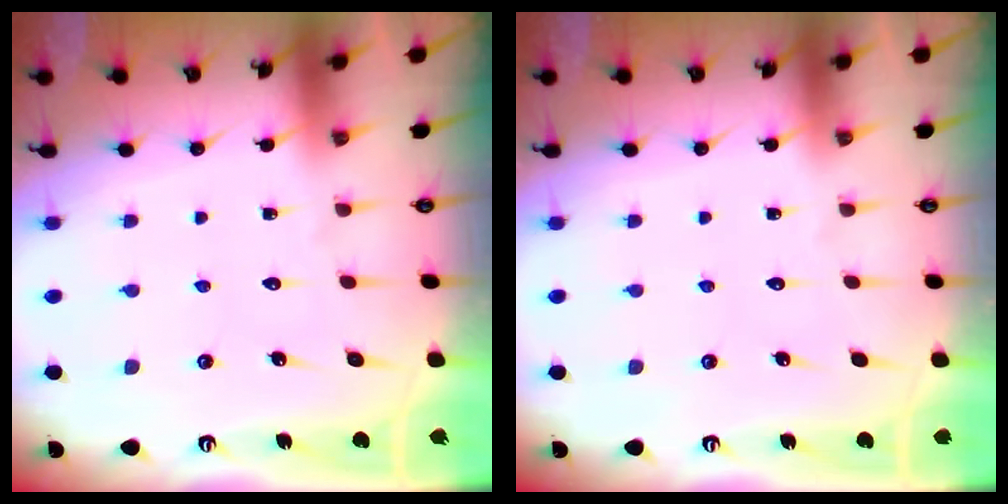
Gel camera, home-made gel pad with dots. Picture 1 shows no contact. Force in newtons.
{"total": 0.0}